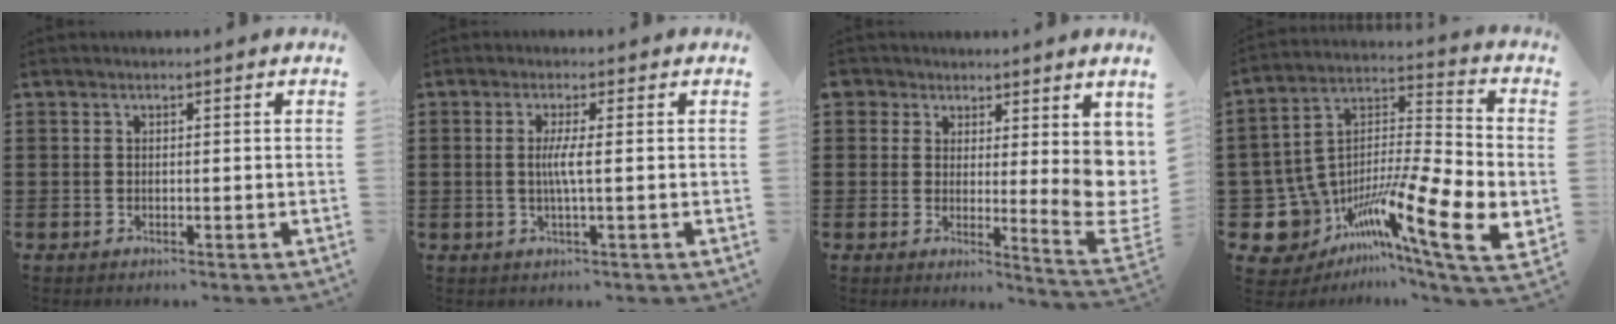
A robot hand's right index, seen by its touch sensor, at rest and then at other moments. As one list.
[{"total": 3.2, "force": [-0.1, -0.2, 3.2], "torque": [-0.067, -0.011, -0.006]}, {"total": 7.5, "force": [3.5, 4.4, 5.0], "torque": [-0.063, -0.030, 0.071]}, {"total": 15.2, "force": [-6.5, 5.8, 12.4], "torque": [-0.240, -0.013, -0.107]}]